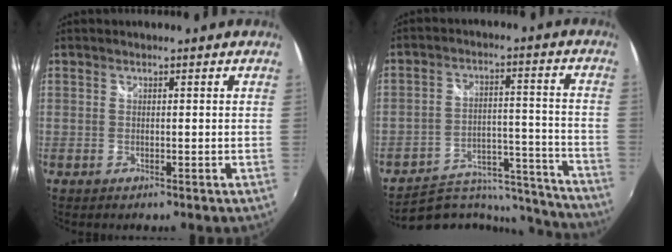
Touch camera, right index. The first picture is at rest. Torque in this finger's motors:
{"motor_torque": [-0.79, -0.81, -0.79, -0.21]}